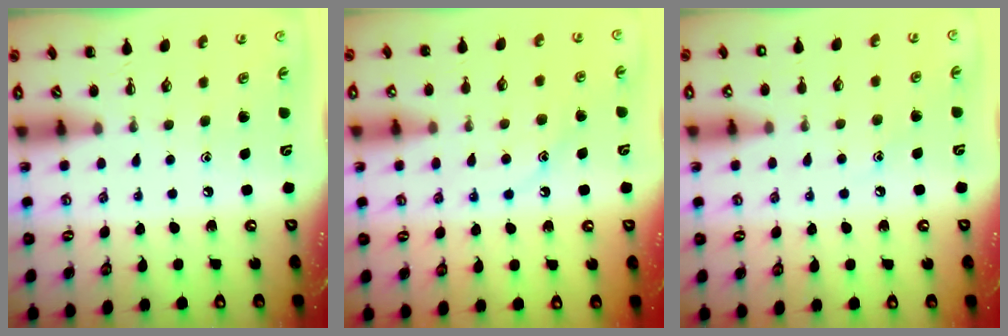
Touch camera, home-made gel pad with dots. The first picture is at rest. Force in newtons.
{"total": 10.6, "press": 10.5, "slide": 1.2}
{"total": 7.0, "press": 6.8, "slide": 1.5}